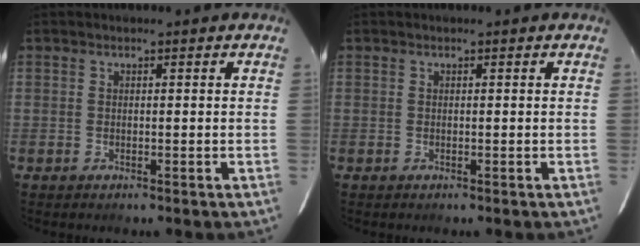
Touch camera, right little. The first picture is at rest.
{"total": 0.0}